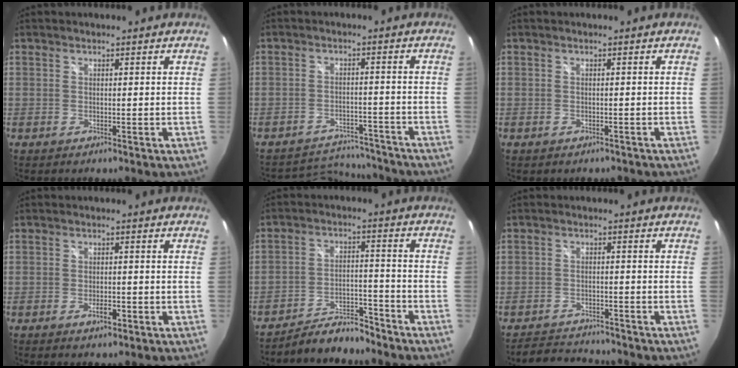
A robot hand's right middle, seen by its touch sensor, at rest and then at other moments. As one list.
[{"total": 9.2, "force": [-9.0, 2.2, 0.4], "torque": [-0.019, 0.024, -0.124]}, {"total": 1.6, "force": [-1.2, 1.0, 0.5], "torque": [-0.011, -0.007, -0.014]}, {"total": 2.5, "force": [-1.4, 1.1, 1.8], "torque": [-0.033, -0.004, -0.022]}, {"total": 8.5, "force": [-8.1, 1.8, 1.9], "torque": [-0.049, 0.011, -0.126]}, {"total": 5.8, "force": [-5.6, 1.1, 0.4], "torque": [-0.028, 0.015, -0.092]}]